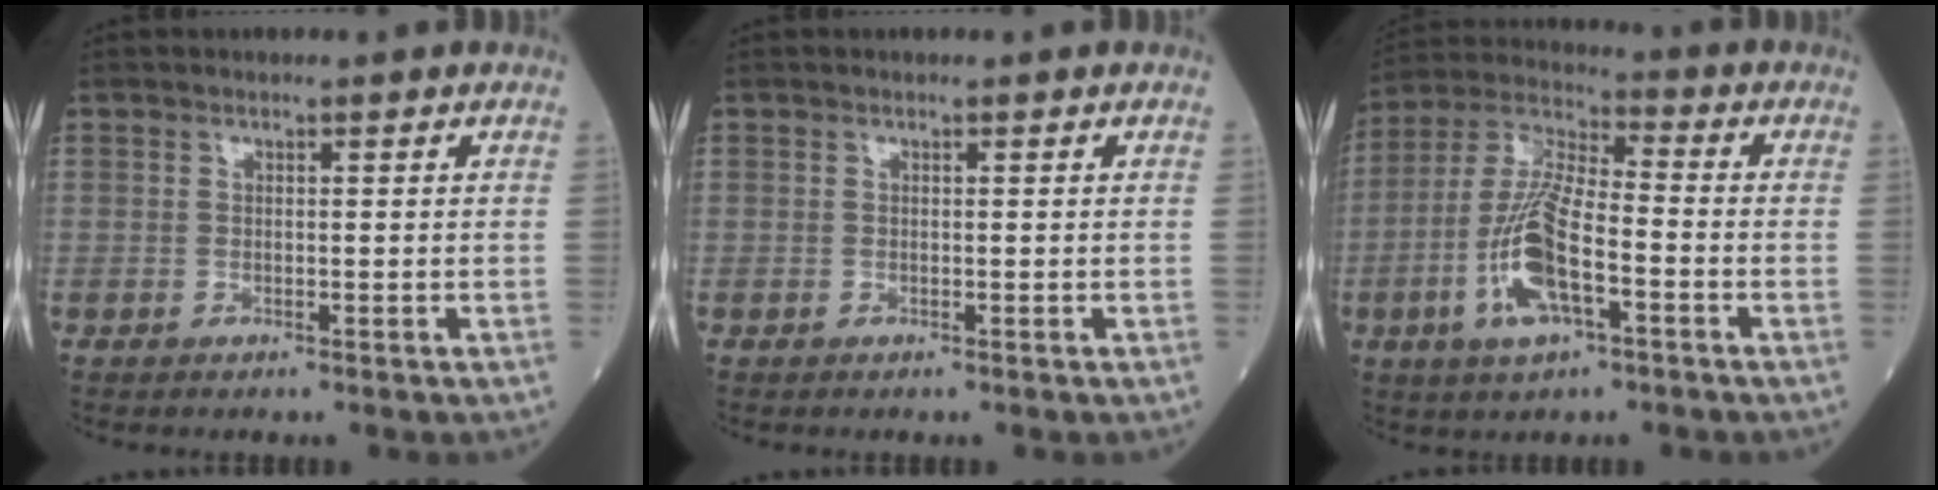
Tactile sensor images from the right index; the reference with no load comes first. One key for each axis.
{"total": 0.0}
{"total": 12.9, "fx": -4.1, "fy": 3.5, "fz": 11.7, "tx": -0.249, "ty": 0.001, "tz": -0.078}